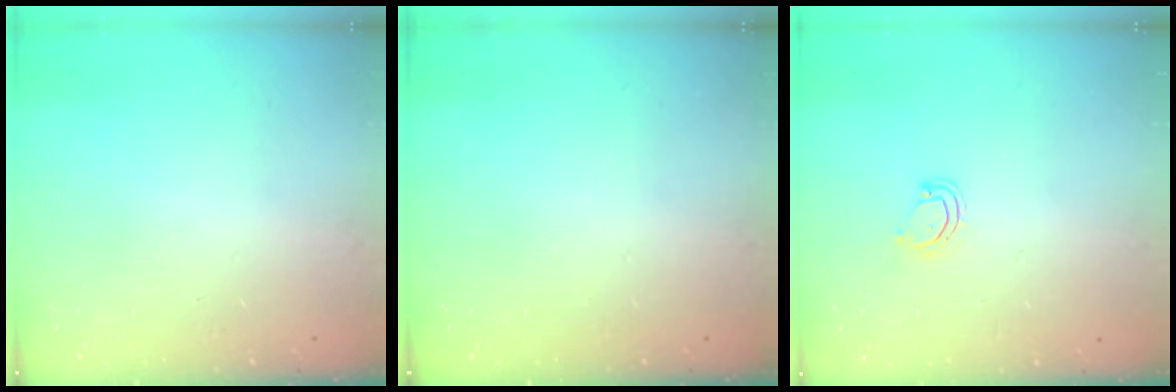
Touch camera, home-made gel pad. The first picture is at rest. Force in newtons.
{"total": 0.0}
{"total": 3.5, "press": 3.4, "slide": 0.3}